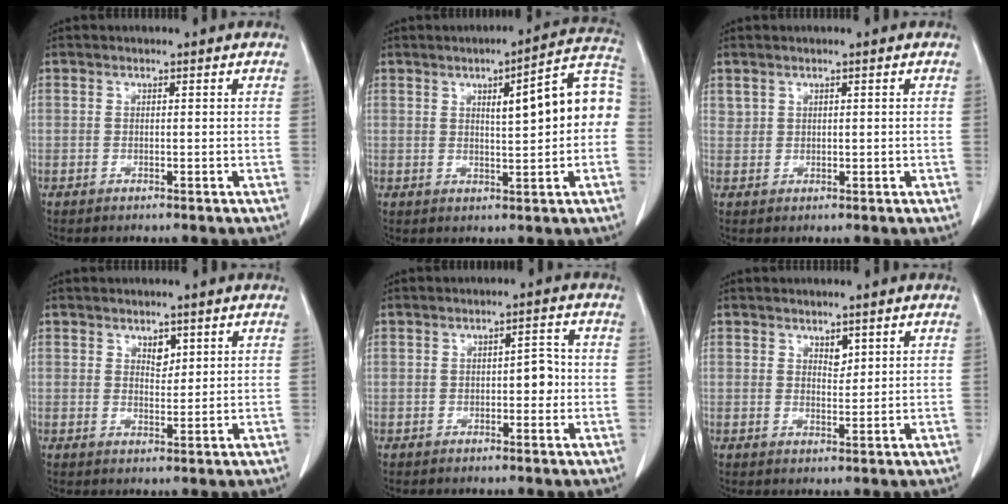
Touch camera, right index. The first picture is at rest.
{"total": 11.7, "force": [1.2, 1.9, 11.5], "torque": [-0.146, 0.035, 0.014]}
{"total": 1.1, "force": [0.8, 0.7, 0.1], "torque": [0.004, 0.001, 0.019]}
{"total": 2.4, "force": [1.4, 1.3, 1.4], "torque": [-0.019, -0.005, 0.027]}
{"total": 3.0, "force": [-0.4, 1.3, 2.6], "torque": [-0.029, 0.008, -0.006]}
{"total": 1.8, "force": [1.2, 0.9, 1.0], "torque": [-0.015, -0.005, 0.024]}